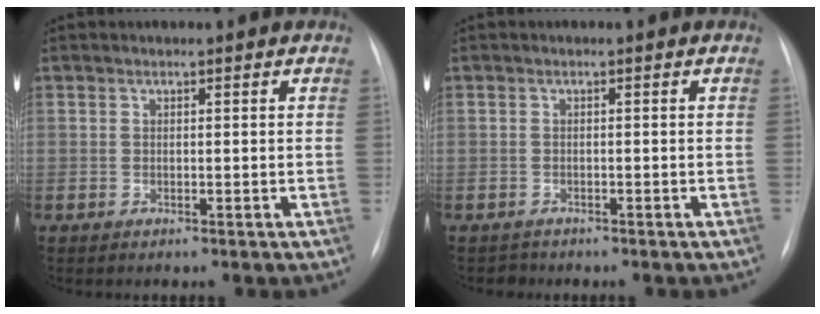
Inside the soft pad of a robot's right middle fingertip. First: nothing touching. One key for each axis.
{"total": 1.1, "fx": -0.9, "fy": 0.5, "fz": -0.4, "tx": 0.003, "ty": -0.001, "tz": -0.016}